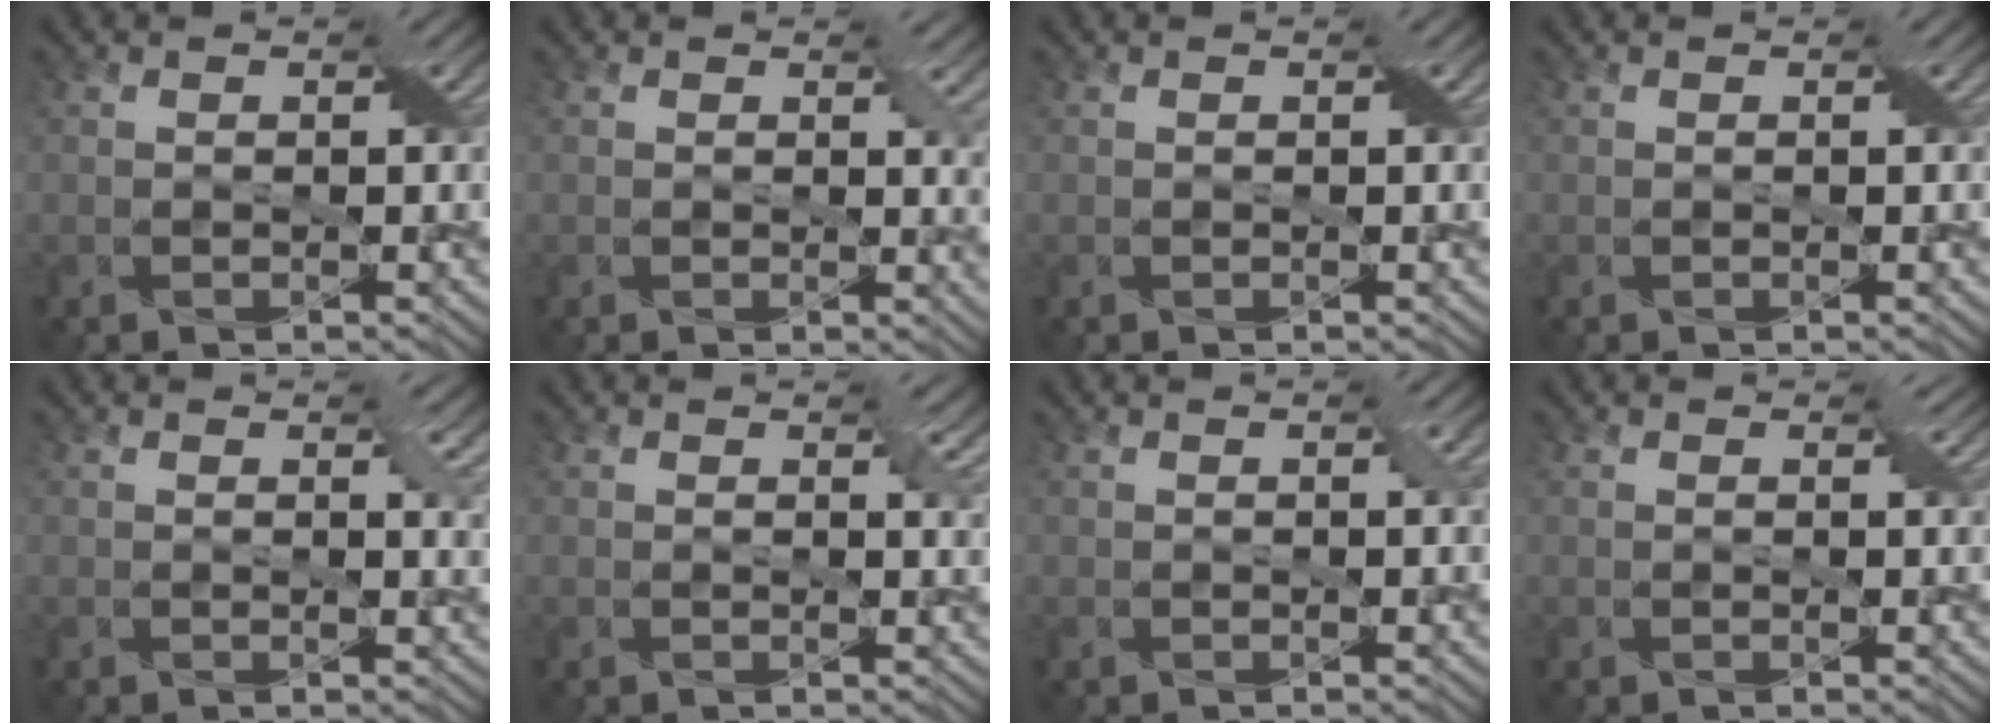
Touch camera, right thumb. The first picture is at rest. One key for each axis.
{"total": 2.1, "fx": 1.1, "fy": 0.9, "fz": 1.6, "tx": -0.027, "ty": -0.007, "tz": 0.020}
{"total": 0.0}
{"total": 0.0}
{"total": 2.0, "fx": 1.1, "fy": 0.6, "fz": 1.5, "tx": -0.023, "ty": -0.004, "tz": 0.021}
{"total": 1.7, "fx": 1.1, "fy": 0.5, "fz": 1.2, "tx": -0.020, "ty": -0.005, "tz": 0.020}
{"total": 0.7, "fx": 0.2, "fy": 0.0, "fz": 0.7, "tx": -0.011, "ty": 0.004, "tz": 0.001}
{"total": 0.7, "fx": 0.5, "fy": 0.4, "fz": 0.3, "tx": -0.004, "ty": -0.002, "tz": 0.008}